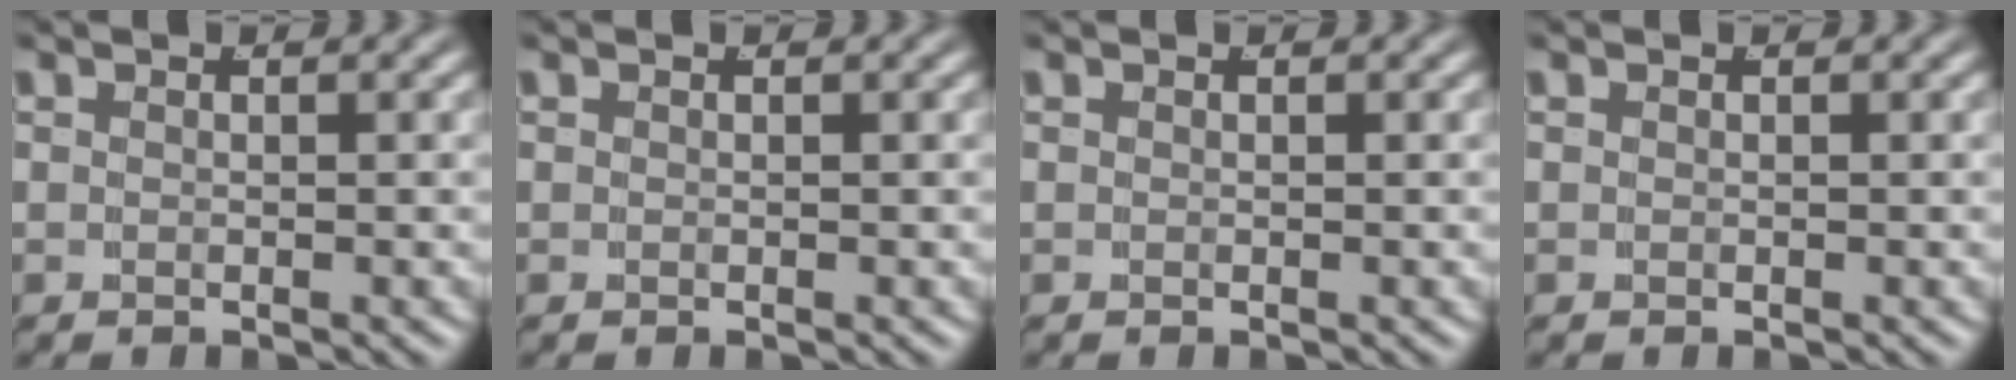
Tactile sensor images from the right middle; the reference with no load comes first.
{"total": 0.0}
{"total": 0.0}
{"total": 0.0}